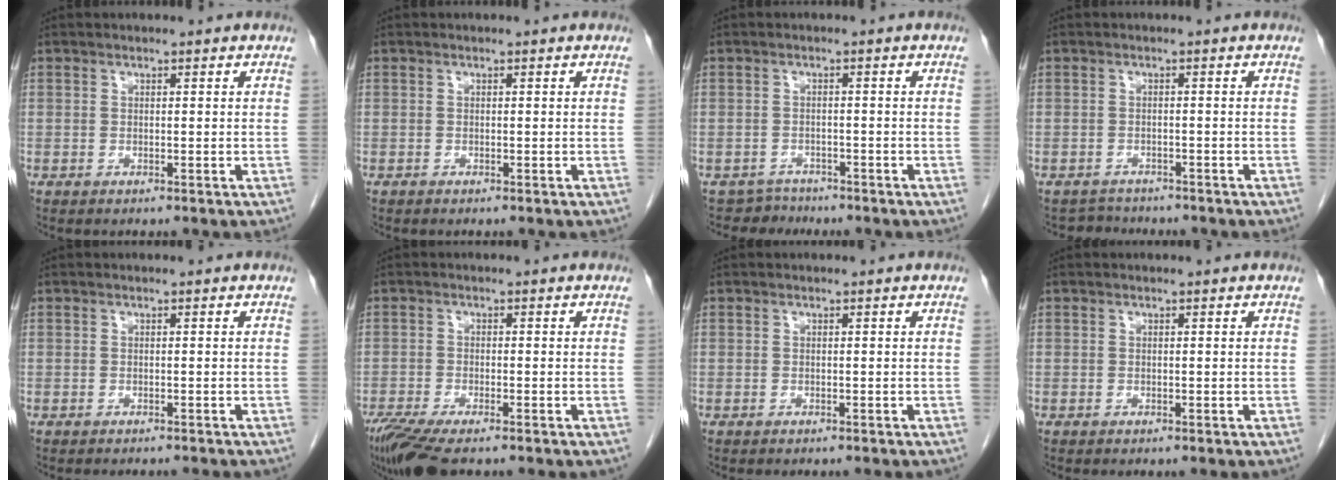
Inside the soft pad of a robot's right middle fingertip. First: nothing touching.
{"total": 0.0}
{"total": 2.3, "force": [-1.8, 0.8, -1.2], "torque": [0.025, 0.000, -0.031]}
{"total": 2.6, "force": [-2.4, 0.8, -0.7], "torque": [0.005, -0.006, -0.038]}
{"total": 2.8, "force": [-2.7, 0.3, 0.7], "torque": [-0.008, -0.005, -0.030]}
{"total": 7.5, "force": [-5.8, 1.3, 4.7], "torque": [-0.084, -0.018, -0.100]}
{"total": 1.0, "force": [-0.9, 0.2, 0.3], "torque": [-0.006, -0.001, -0.010]}
{"total": 0.0}